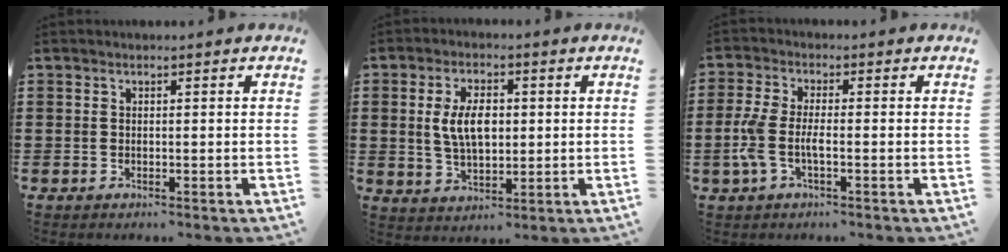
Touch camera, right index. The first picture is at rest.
{"total": 6.6, "force": [0.6, 3.5, 5.5], "torque": [-0.111, 0.007, 0.005]}
{"total": 4.5, "force": [-1.3, 1.6, 4.0], "torque": [-0.106, -0.008, -0.033]}